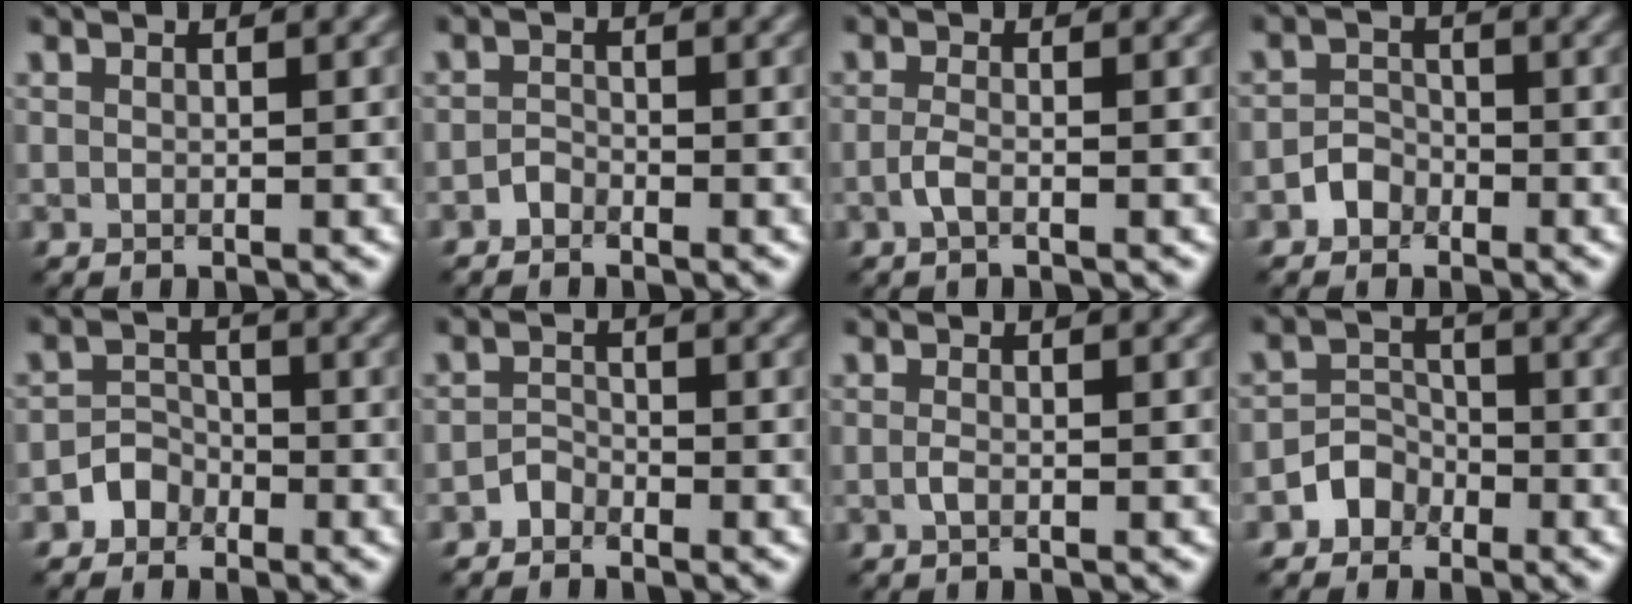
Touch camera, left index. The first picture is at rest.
{"total": 1.0, "force": [-0.8, 0.5, 0.3], "torque": [-0.003, 0.003, -0.018]}
{"total": 1.4, "force": [-0.6, 0.4, 1.1], "torque": [-0.026, 0.001, -0.016]}
{"total": 1.8, "force": [-1.2, 1.3, 0.5], "torque": [-0.002, 0.009, -0.023]}
{"total": 2.1, "force": [-1.3, 1.6, 0.3], "torque": [0.004, 0.011, -0.027]}
{"total": 1.3, "force": [-1.1, 0.6, 0.2], "torque": [-0.001, 0.007, -0.023]}
{"total": 0.7, "force": [-0.3, 0.2, 0.6], "torque": [-0.016, -0.002, -0.007]}
{"total": 2.4, "force": [-1.5, 1.8, 0.4], "torque": [0.004, 0.012, -0.031]}